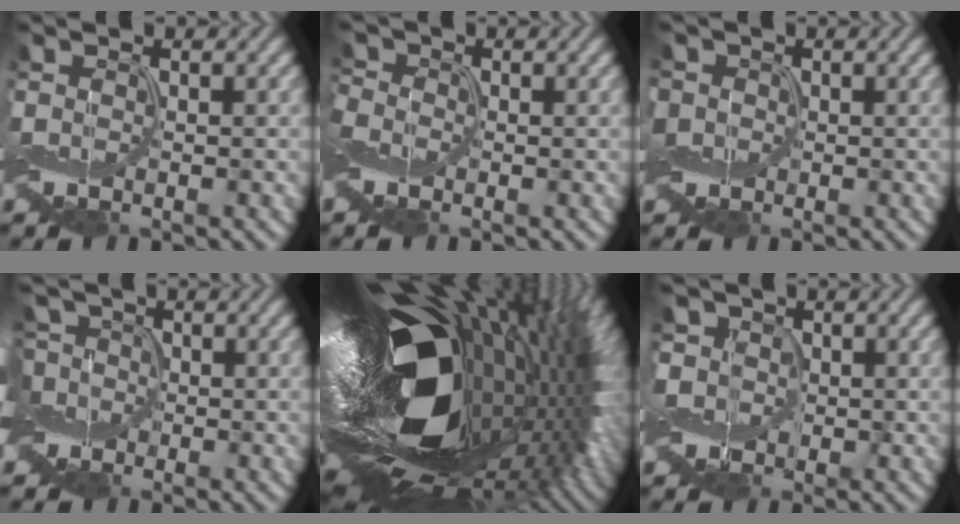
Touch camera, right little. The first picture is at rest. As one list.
[{"total": 2.9, "force": [-1.0, 2.3, 1.5], "torque": [-0.049, 0.003, -0.028]}, {"total": 2.0, "force": [0.0, 2.0, 0.2], "torque": [-0.013, 0.002, -0.006]}, {"total": 9.3, "force": [1.0, 7.1, 5.9], "torque": [-0.111, 0.023, -0.021]}, {"total": 21.8, "force": [0.8, 11.8, 18.4], "torque": [-0.307, -0.022, -0.014]}, {"total": 3.2, "force": [0.6, 3.0, 0.9], "torque": [-0.034, 0.007, -0.001]}]